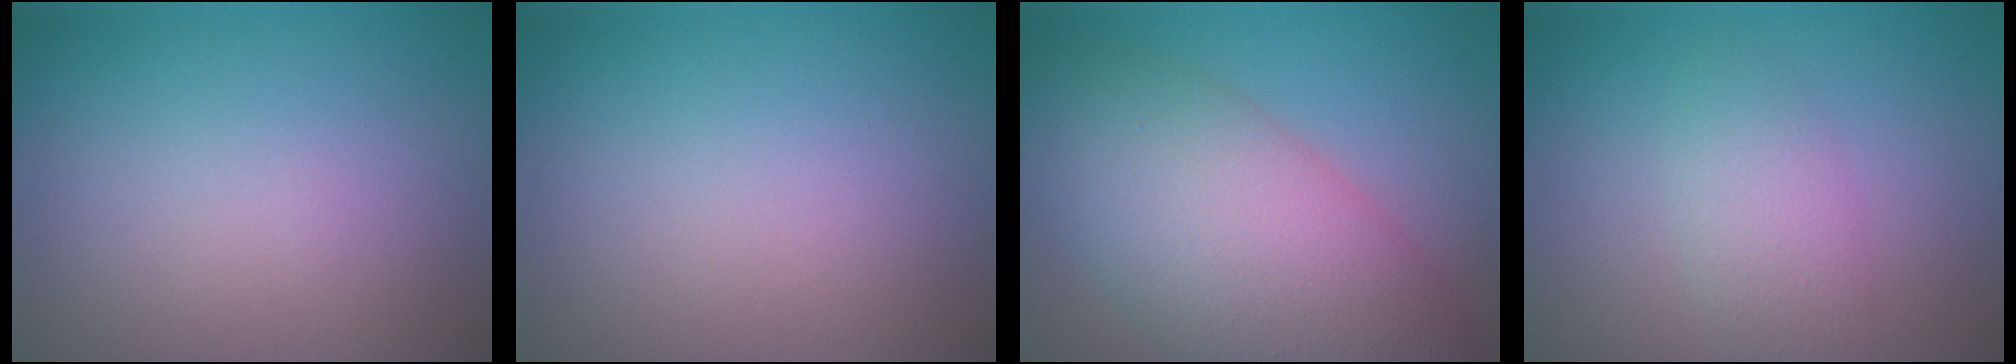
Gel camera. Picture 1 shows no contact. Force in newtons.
{"total": 0.0}
{"total": 10.3, "press": 10.3, "slide": 0.4}
{"total": 2.8, "press": 2.8, "slide": 0.2}